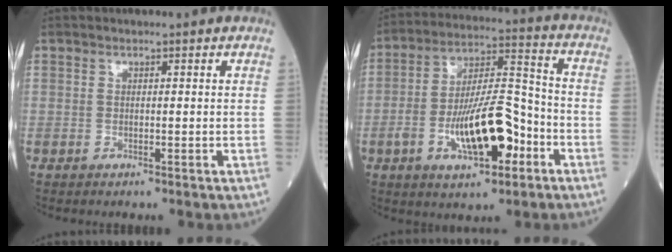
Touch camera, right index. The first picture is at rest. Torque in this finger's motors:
{"motor_torque": [1.20, -0.94, 0.36, 0.21]}